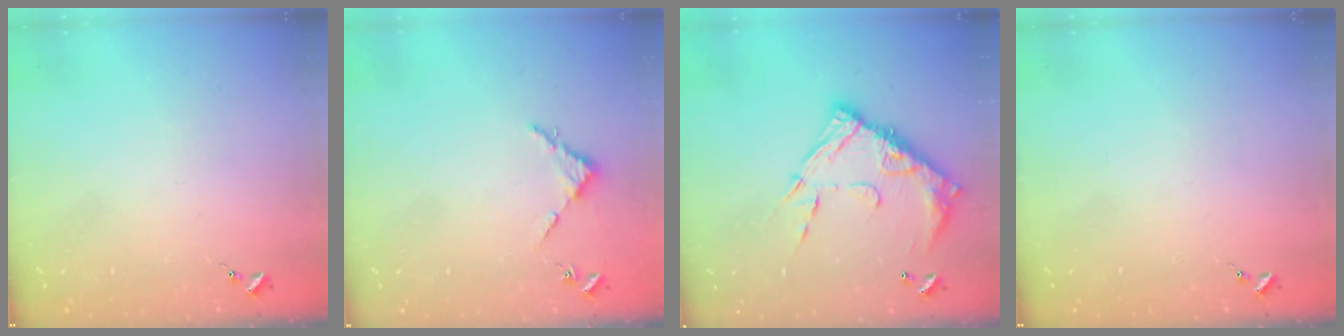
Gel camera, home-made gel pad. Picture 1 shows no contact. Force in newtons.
{"total": 2.7, "press": 2.7, "slide": 0.3}
{"total": 17.2, "press": 17.1, "slide": 1.4}
{"total": 0.0}